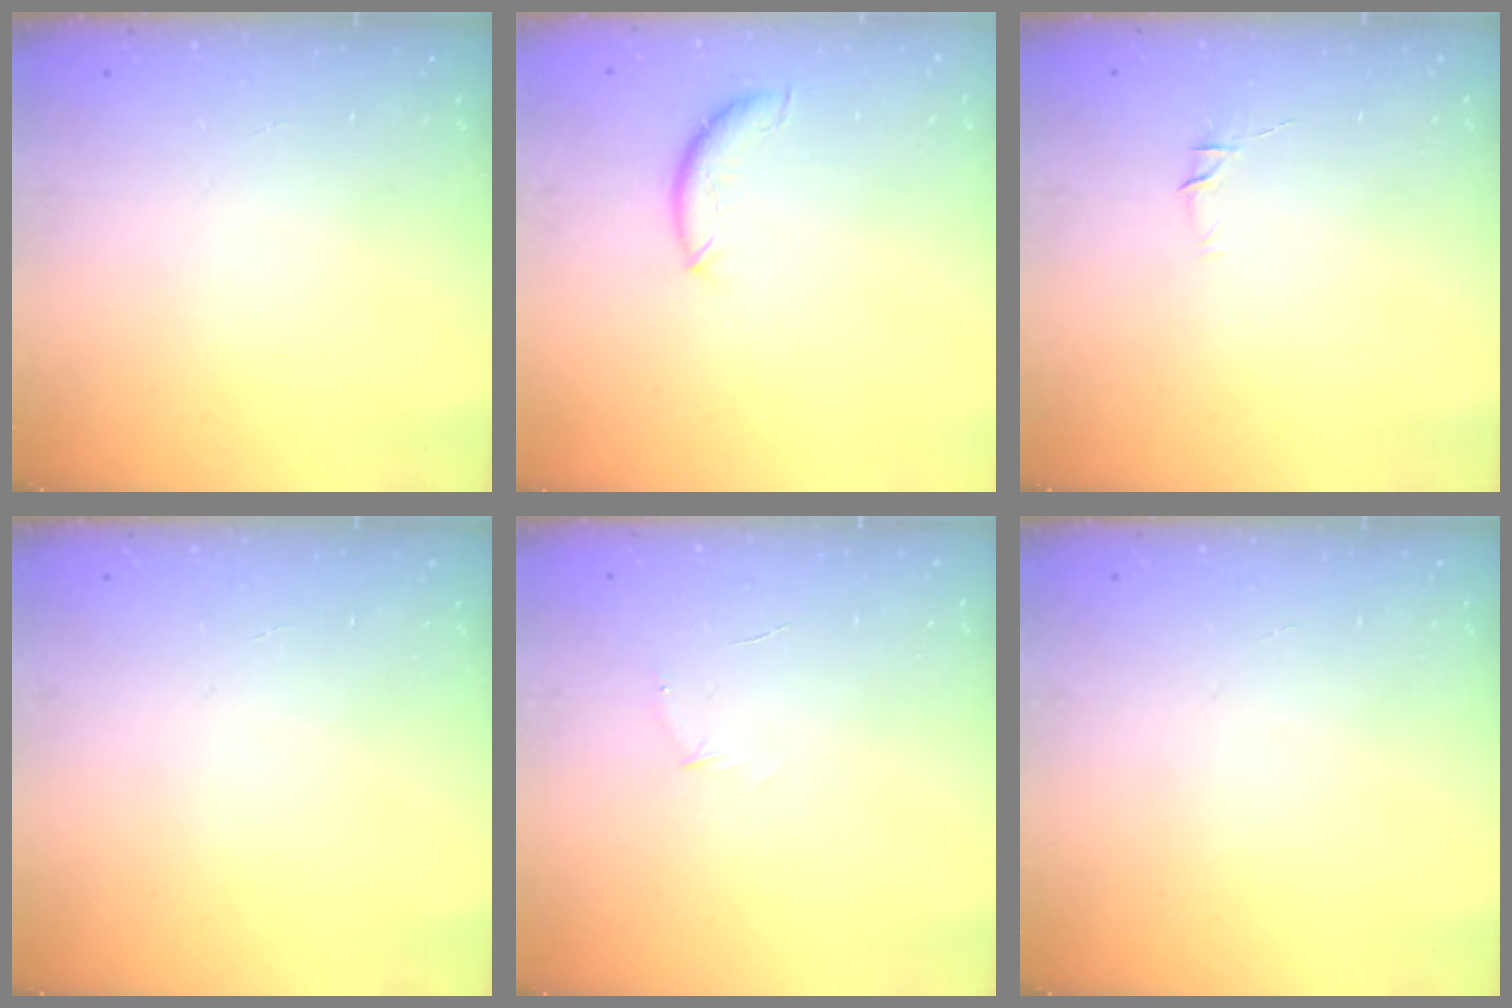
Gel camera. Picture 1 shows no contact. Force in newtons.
{"total": 7.8, "press": 7.8, "slide": 0.5}
{"total": 4.5, "press": 4.4, "slide": 1.0}
{"total": 0.0}
{"total": 3.8, "press": 3.6, "slide": 1.1}
{"total": 0.0}